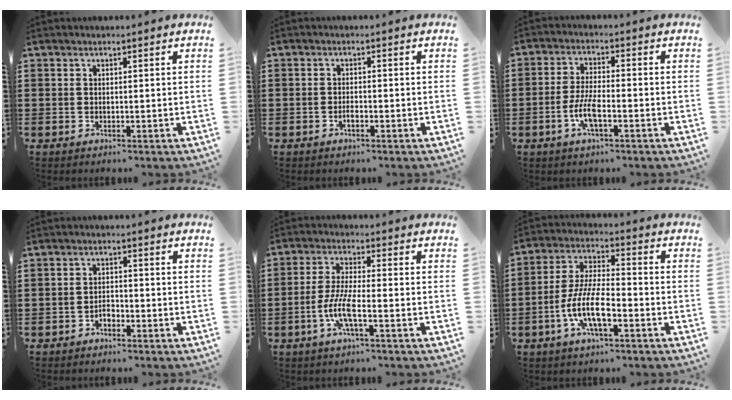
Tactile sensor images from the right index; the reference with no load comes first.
{"total": 1.3, "force": [-0.7, 0.5, 0.9], "torque": [-0.020, -0.003, -0.013]}
{"total": 5.3, "force": [-2.1, 1.5, 4.7], "torque": [-0.113, -0.008, -0.046]}
{"total": 1.8, "force": [-1.3, 0.9, 0.9], "torque": [-0.021, 0.002, -0.026]}
{"total": 6.5, "force": [-2.7, 1.3, 5.8], "torque": [-0.140, -0.014, -0.059]}
{"total": 9.6, "force": [-3.7, 3.2, 8.3], "torque": [-0.191, -0.009, -0.075]}